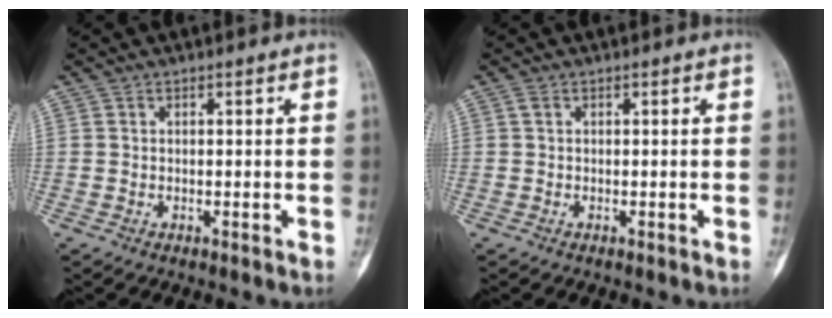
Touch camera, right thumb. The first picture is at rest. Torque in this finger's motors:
{"motor_torque": [0.06, 0.18, 0.25, -0.07, 0.07]}